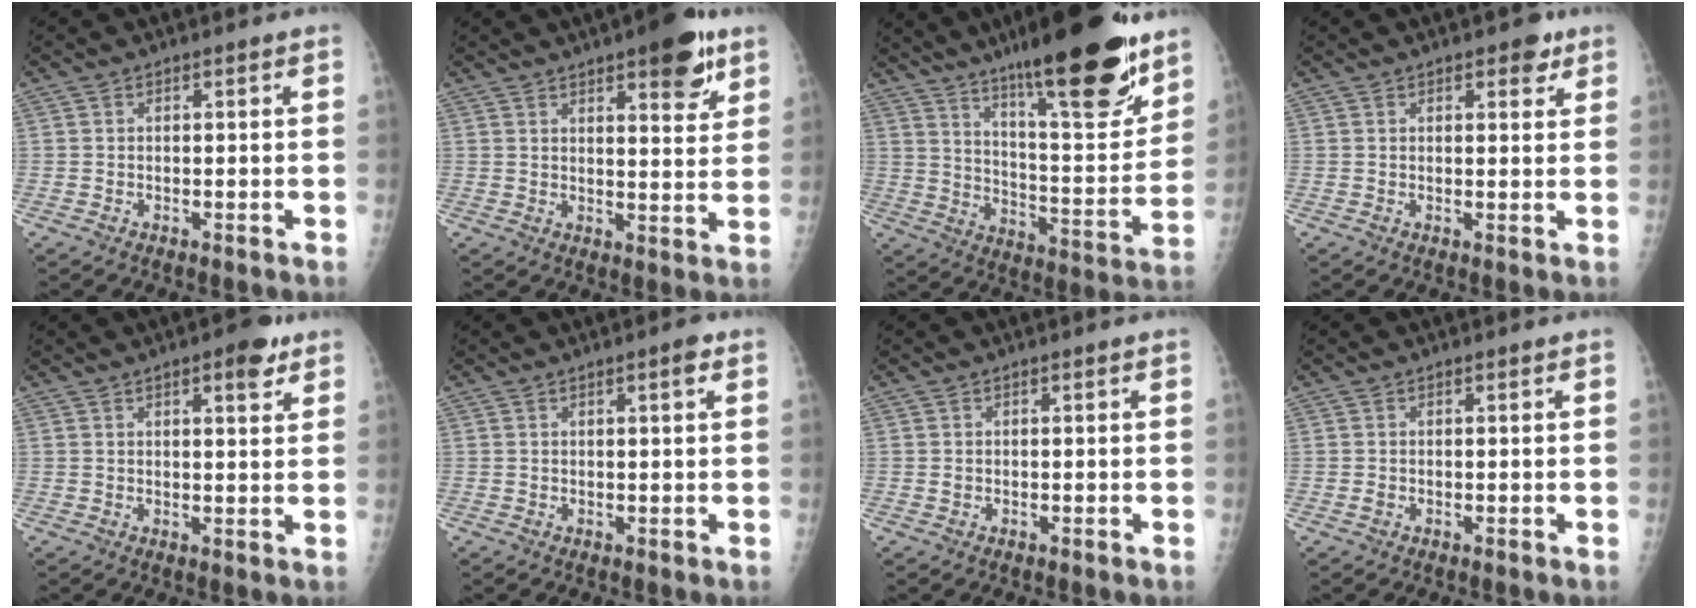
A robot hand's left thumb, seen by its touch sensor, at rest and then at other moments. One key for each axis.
{"total": 10.8, "fx": 6.3, "fy": 3.3, "fz": 8.1, "tx": -0.084, "ty": -0.029, "tz": 0.081}
{"total": 25.5, "fx": 17.1, "fy": 5.1, "fz": 18.1, "tx": -0.251, "ty": -0.082, "tz": 0.274}
{"total": 3.8, "fx": 2.3, "fy": 1.7, "fz": 2.5, "tx": -0.017, "ty": -0.009, "tz": 0.026}
{"total": 5.6, "fx": 3.2, "fy": 1.8, "fz": 4.2, "tx": -0.045, "ty": -0.012, "tz": 0.037}
{"total": 2.2, "fx": 1.1, "fy": 0.3, "fz": 1.9, "tx": -0.028, "ty": -0.002, "tz": 0.014}
{"total": 0.7, "fx": 0.3, "fy": 0.3, "fz": 0.6, "tx": -0.009, "ty": 0.001, "tz": 0.007}
{"total": 0.9, "fx": 0.2, "fy": 0.4, "fz": 0.7, "tx": -0.012, "ty": 0.003, "tz": 0.006}